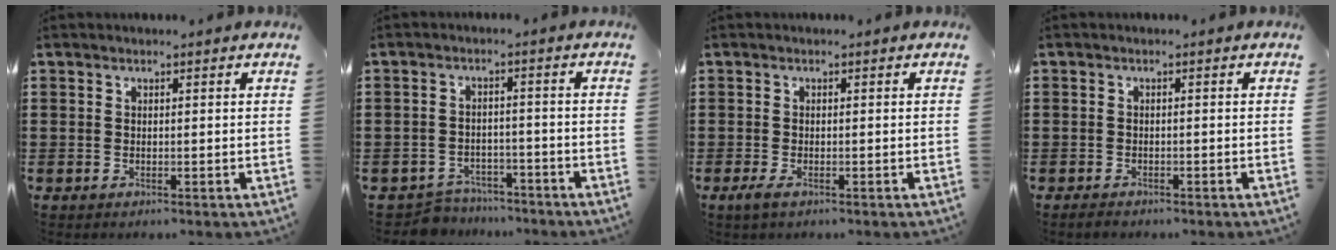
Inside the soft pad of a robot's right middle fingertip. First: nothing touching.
{"total": 4.4, "force": [-4.3, 0.9, -0.3], "torque": [-0.003, 0.007, -0.091]}
{"total": 1.4, "force": [-0.7, 0.6, 1.0], "torque": [-0.029, -0.003, -0.018]}
{"total": 1.2, "force": [-1.0, 0.6, 0.0], "torque": [-0.003, 0.003, -0.022]}